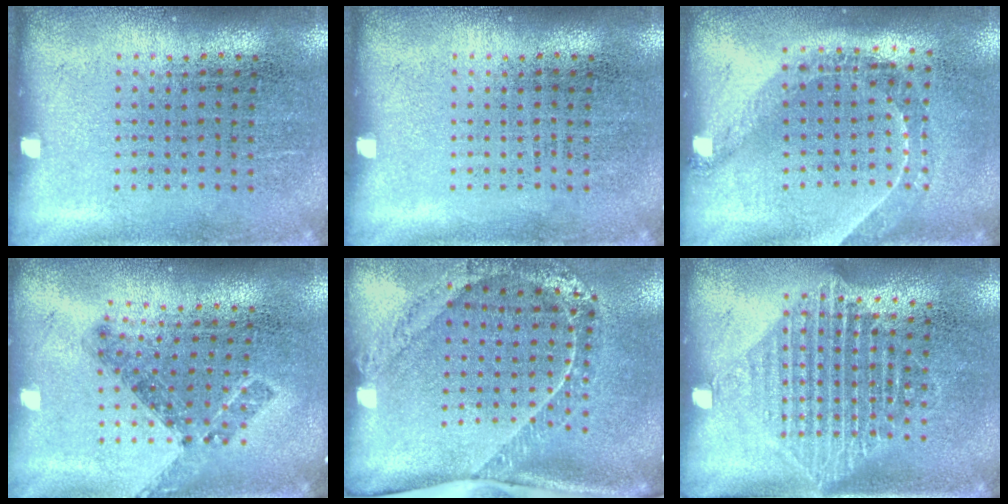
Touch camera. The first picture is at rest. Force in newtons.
{"total": 0.0}
{"total": 1.6, "press": 1.3, "slide": 1.0}
{"total": 0.7, "press": 0.7, "slide": 0.3}
{"total": 1.8, "press": 1.5, "slide": 1.1}
{"total": 1.4, "press": 1.2, "slide": 0.9}